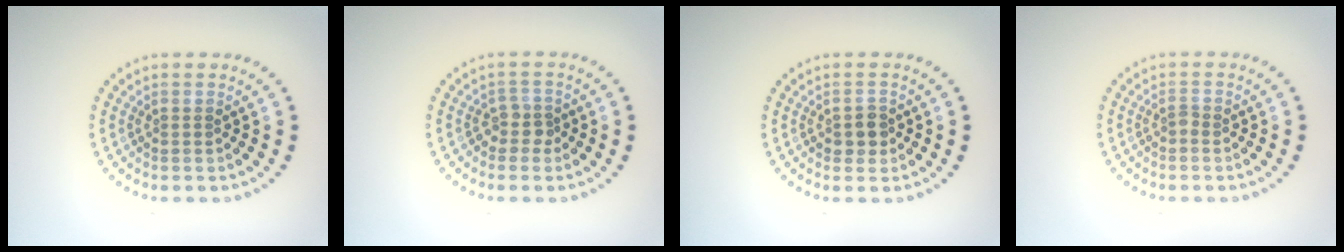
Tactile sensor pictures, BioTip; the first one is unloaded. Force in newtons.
{"total": 1.6, "press": 1.2, "slide": 1.0}
{"total": 1.7, "press": 1.6, "slide": 0.5}
{"total": 0.7, "press": 0.6, "slide": 0.4}